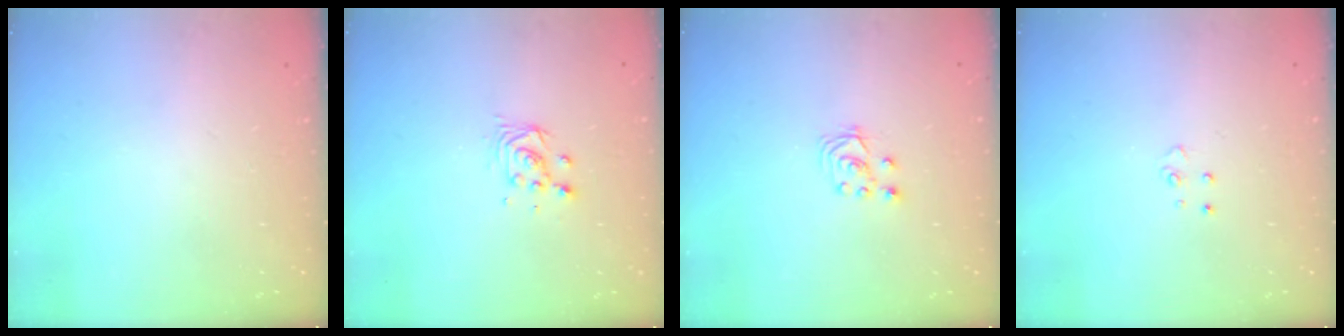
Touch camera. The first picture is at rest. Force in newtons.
{"total": 3.8, "press": 3.8, "slide": 0.3}
{"total": 2.8, "press": 2.7, "slide": 0.7}
{"total": 4.0, "press": 3.9, "slide": 0.4}